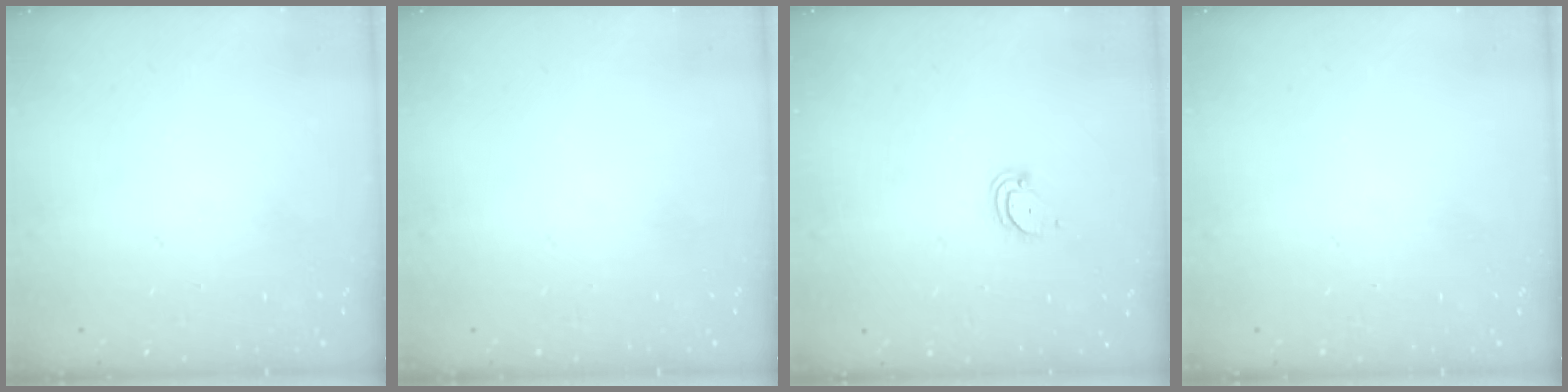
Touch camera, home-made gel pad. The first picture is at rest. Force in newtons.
{"total": 0.0}
{"total": 2.7, "press": 2.7, "slide": 0.2}
{"total": 0.0}